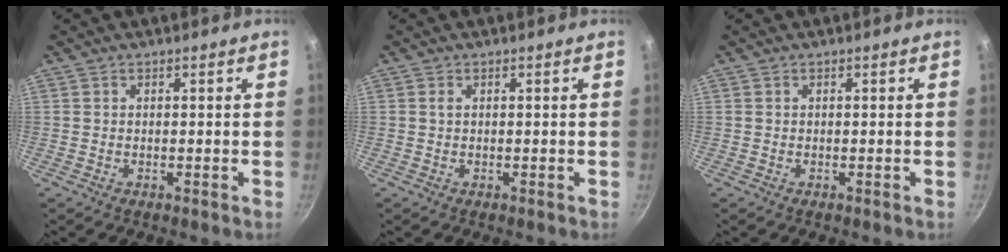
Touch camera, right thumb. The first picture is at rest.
{"total": 0.6, "force": [0.1, 0.3, 0.5], "torque": [-0.011, 0.002, 0.001]}
{"total": 0.0}